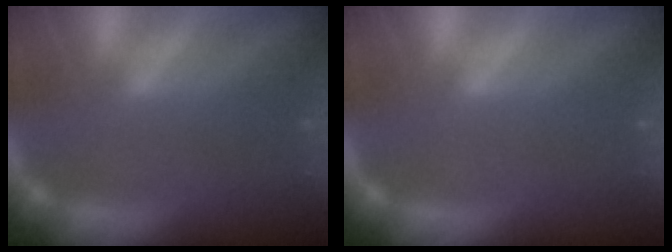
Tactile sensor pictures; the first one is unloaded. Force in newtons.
{"total": 0.0}